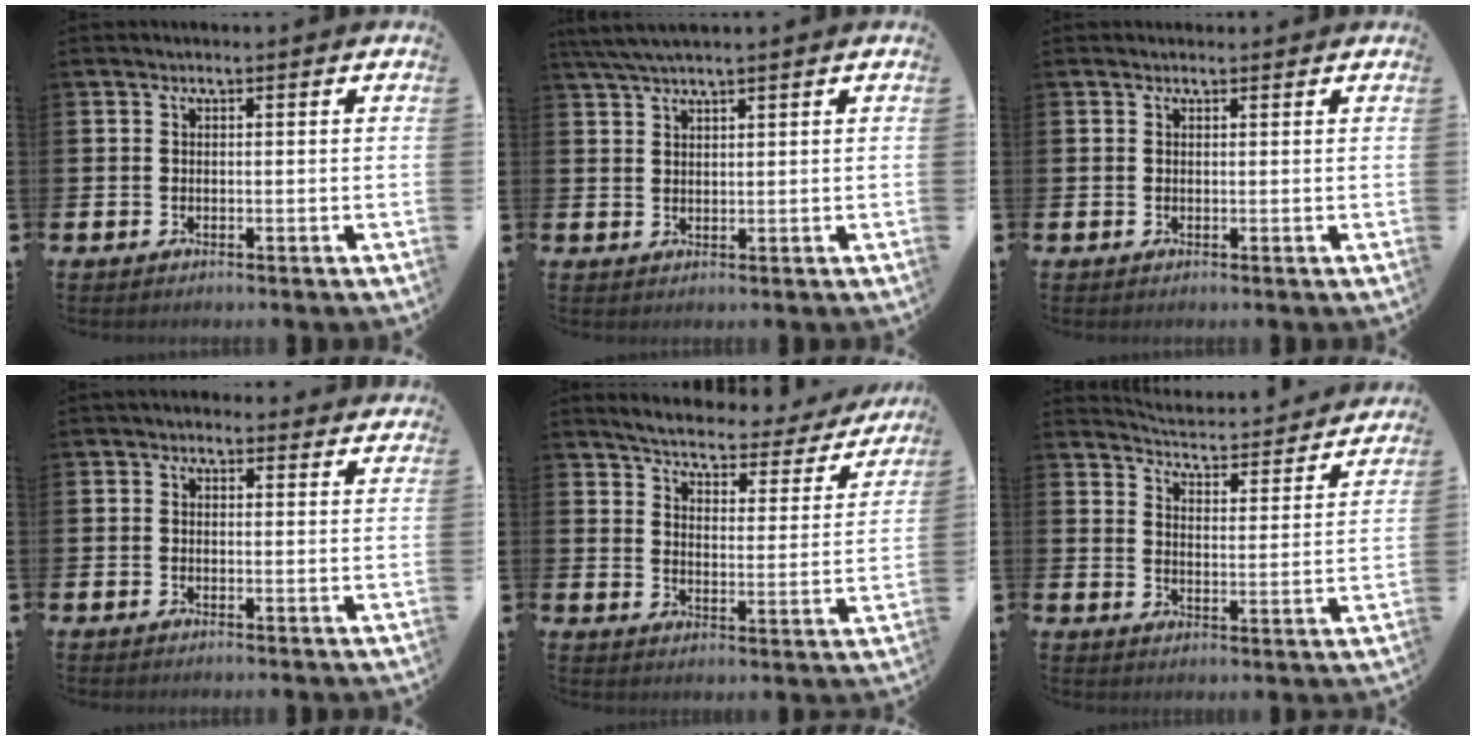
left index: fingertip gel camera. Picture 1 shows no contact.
{"total": 3.2, "force": [2.8, 0.2, 1.5], "torque": [-0.041, -0.001, 0.054]}
{"total": 0.5, "force": [0.5, 0.2, 0.1], "torque": [0.008, -0.002, 0.007]}
{"total": 1.4, "force": [1.2, 0.7, 0.1], "torque": [0.006, 0.001, 0.019]}
{"total": 4.5, "force": [4.2, 0.9, 1.2], "torque": [-0.046, -0.033, 0.066]}
{"total": 4.0, "force": [4.0, 0.4, 0.4], "torque": [-0.020, -0.040, 0.060]}